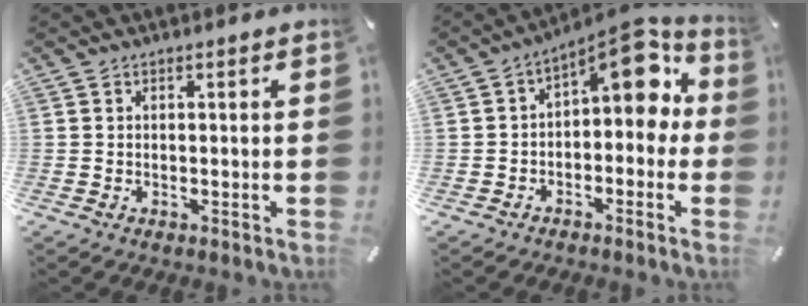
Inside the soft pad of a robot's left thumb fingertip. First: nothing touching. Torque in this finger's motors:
{"motor_torque": [0.32, 0.92, 0.28, 0.05, 0.14]}